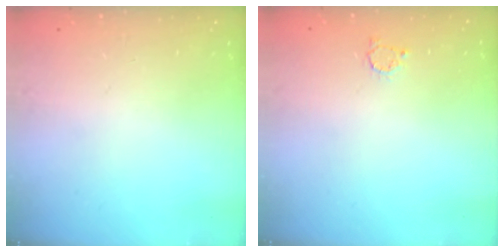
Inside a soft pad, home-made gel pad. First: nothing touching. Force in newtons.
{"total": 2.5, "press": 2.5, "slide": 0.4}